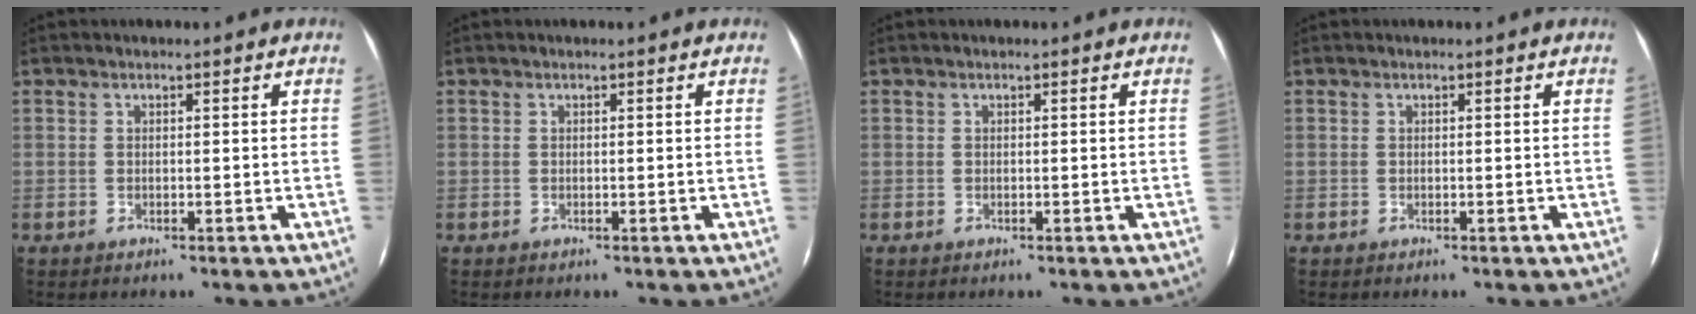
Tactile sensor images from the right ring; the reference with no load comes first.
{"total": 0.0}
{"total": 0.0}
{"total": 0.0}